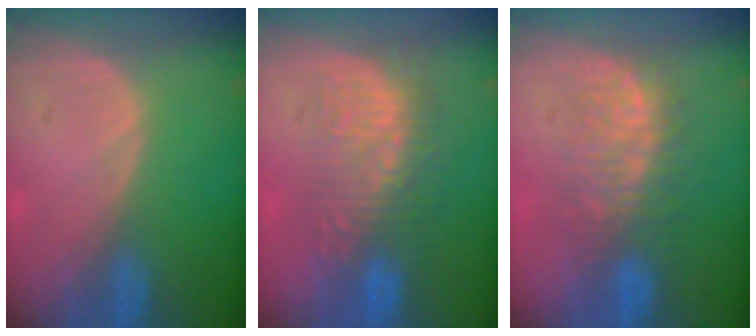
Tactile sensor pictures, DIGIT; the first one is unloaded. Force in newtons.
{"total": 8.8, "press": 8.4, "slide": 2.4}
{"total": 7.6, "press": 7.4, "slide": 1.3}